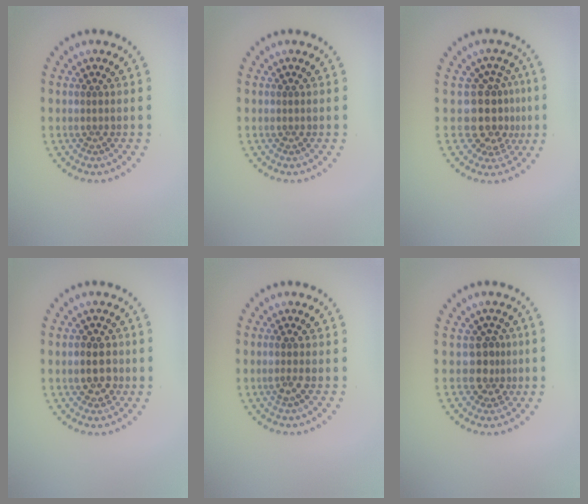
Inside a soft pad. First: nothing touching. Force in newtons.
{"total": 0.0}
{"total": 4.2, "press": 3.5, "slide": 2.4}
{"total": 3.1, "press": 3.0, "slide": 0.6}
{"total": 1.2, "press": 1.1, "slide": 0.6}
{"total": 2.6, "press": 2.2, "slide": 1.4}